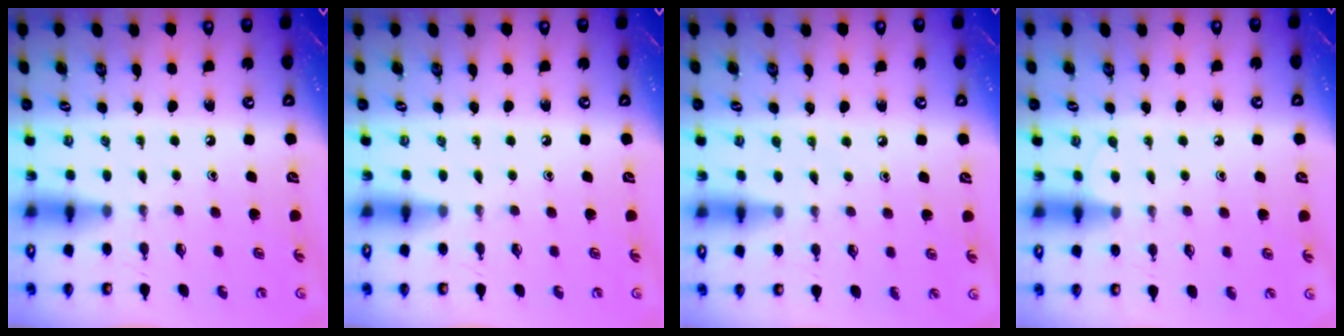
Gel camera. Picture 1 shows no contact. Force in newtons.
{"total": 0.0}
{"total": 3.4, "press": 3.4, "slide": 0.4}
{"total": 4.6, "press": 4.5, "slide": 0.5}